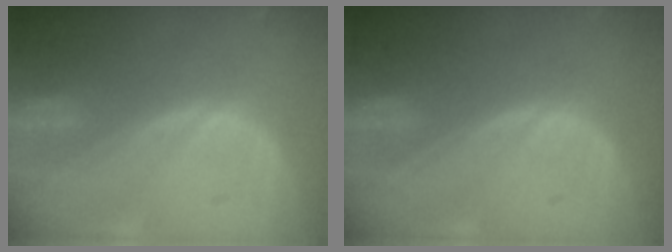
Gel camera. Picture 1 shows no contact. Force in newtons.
{"total": 0.0}